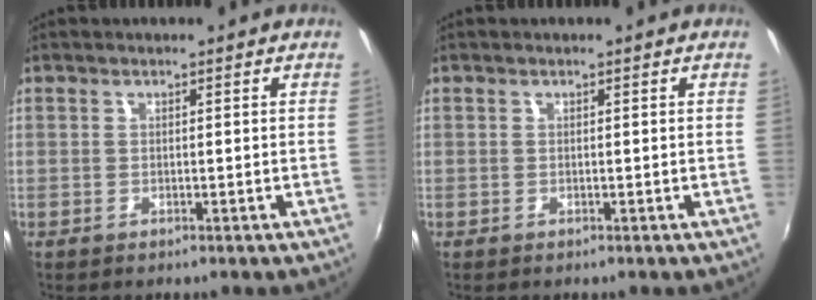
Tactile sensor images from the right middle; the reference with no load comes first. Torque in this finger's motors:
{"motor_torque": [0.00, 0.00, 0.00, 0.01]}